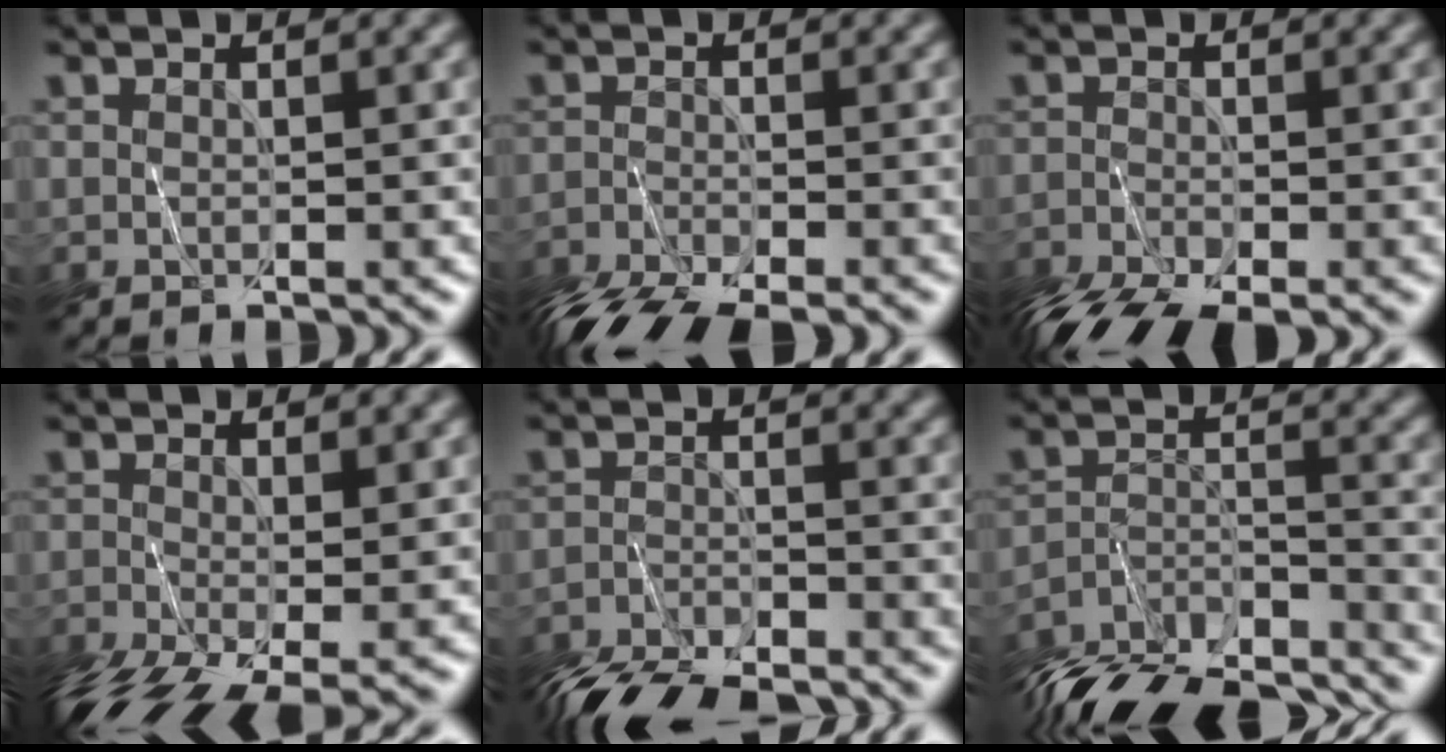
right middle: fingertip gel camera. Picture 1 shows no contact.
{"total": 6.9, "force": [-5.8, 1.8, 3.3], "torque": [-0.061, -0.034, -0.109]}
{"total": 6.7, "force": [-5.0, 2.3, 3.9], "torque": [-0.082, -0.026, -0.097]}
{"total": 7.5, "force": [-4.4, 2.9, 5.4], "torque": [-0.118, -0.035, -0.082]}
{"total": 7.5, "force": [-7.1, 1.3, 2.1], "torque": [-0.038, -0.026, -0.130]}
{"total": 16.7, "force": [-16.1, 3.3, 3.0], "torque": [-0.039, -0.008, -0.220]}